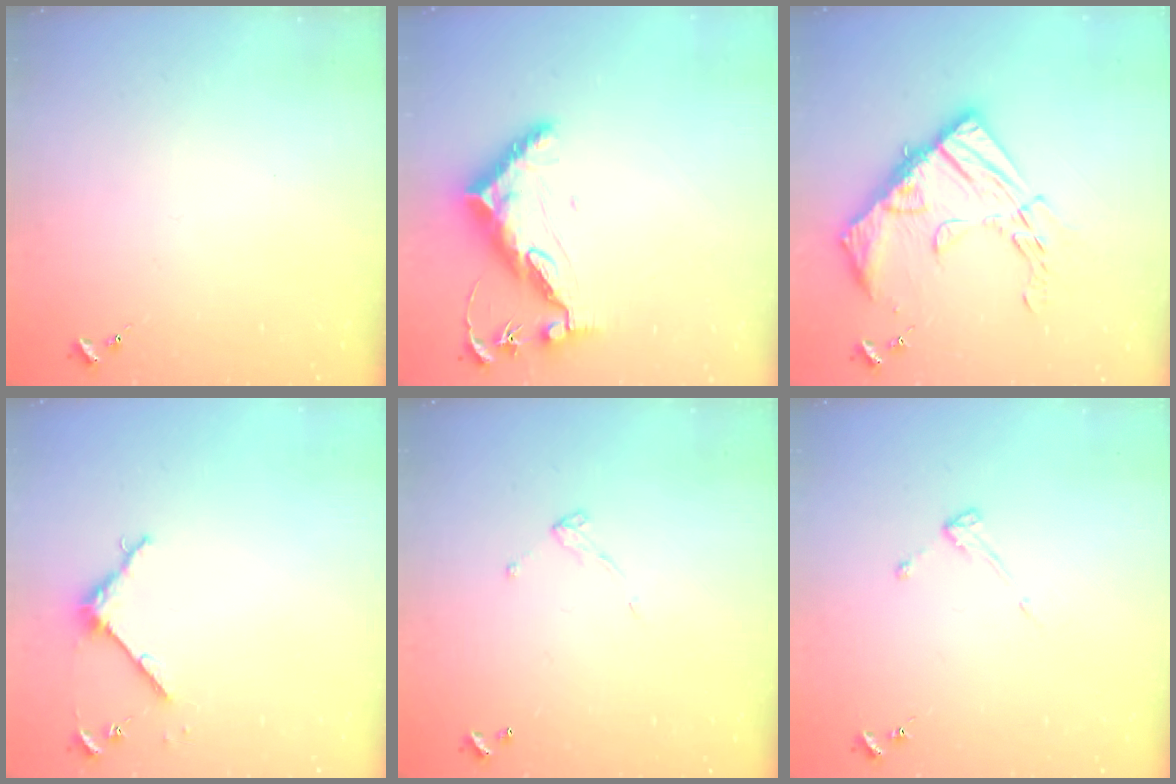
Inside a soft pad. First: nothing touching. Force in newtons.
{"total": 11.5, "press": 11.4, "slide": 0.7}
{"total": 18.8, "press": 18.7, "slide": 1.2}
{"total": 4.5, "press": 4.5, "slide": 0.5}
{"total": 4.4, "press": 4.4, "slide": 0.2}
{"total": 3.0, "press": 3.0, "slide": 0.6}